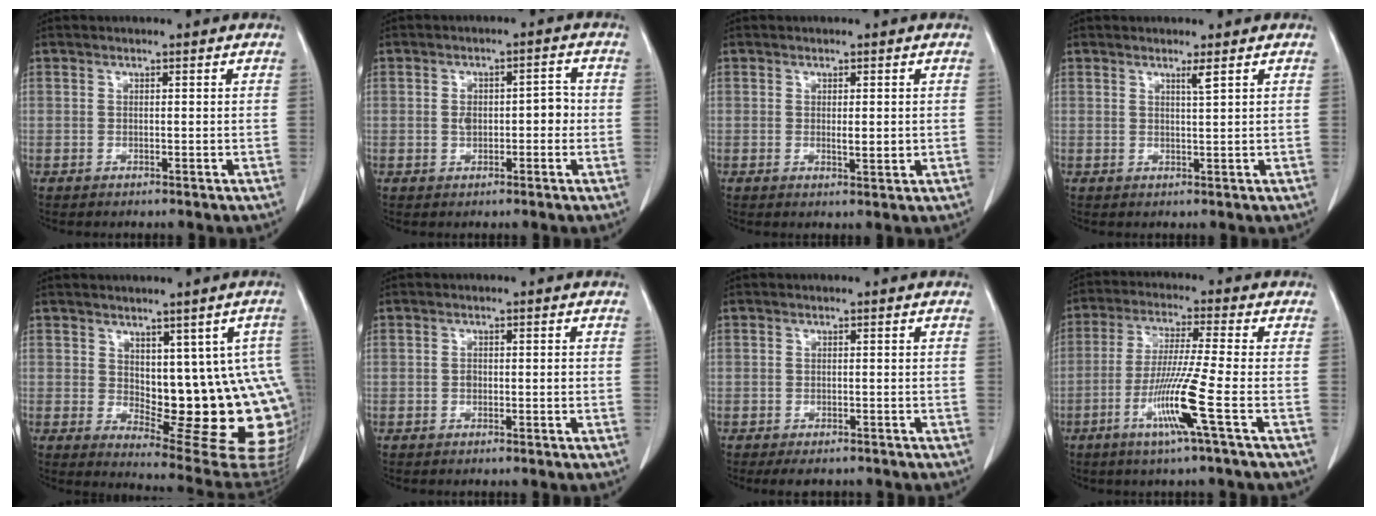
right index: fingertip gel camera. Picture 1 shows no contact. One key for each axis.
{"total": 4.5, "fx": -0.4, "fy": 2.4, "fz": 3.8, "tx": -0.059, "ty": 0.020, "tz": -0.003}
{"total": 2.0, "fx": 0.0, "fy": 0.6, "fz": 1.9, "tx": -0.029, "ty": -0.004, "tz": 0.003}
{"total": 1.3, "fx": 0.8, "fy": -0.4, "fz": 1.0, "tx": -0.023, "ty": -0.009, "tz": 0.017}
{"total": 16.5, "fx": 0.0, "fy": 6.4, "fz": 15.2, "tx": -0.128, "ty": 0.010, "tz": 0.021}
{"total": 1.3, "fx": -0.3, "fy": 0.7, "fz": 1.0, "tx": -0.017, "ty": 0.002, "tz": -0.004}
{"total": 3.4, "fx": -2.8, "fy": 1.5, "fz": 1.2, "tx": -0.008, "ty": -0.002, "tz": -0.035}
{"total": 9.9, "fx": -3.9, "fy": -1.8, "fz": 8.9, "tx": -0.174, "ty": -0.022, "tz": -0.081}